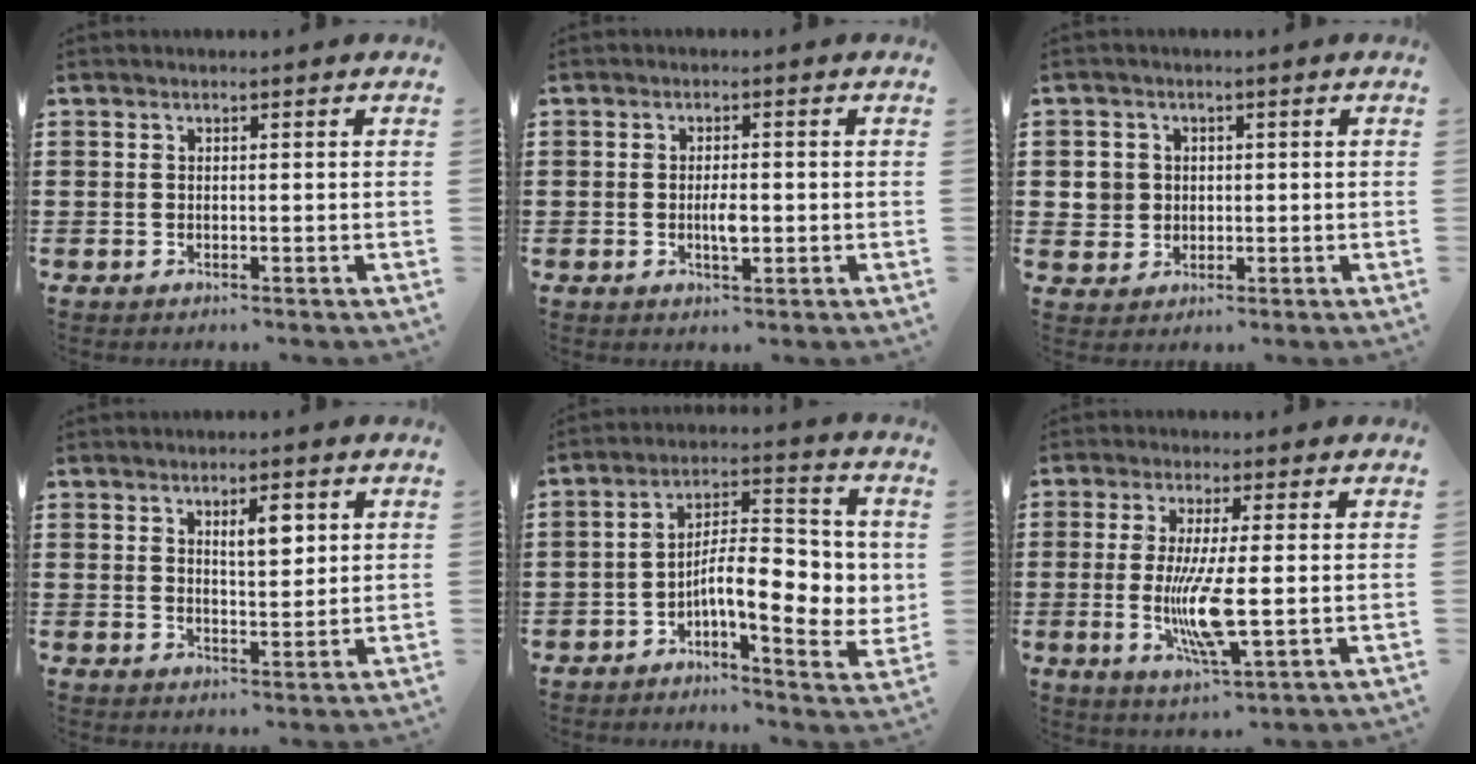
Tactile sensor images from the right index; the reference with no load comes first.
{"total": 2.9, "force": [-0.4, 0.9, 2.8], "torque": [-0.049, 0.000, -0.007]}
{"total": 3.5, "force": [0.4, 3.4, 0.6], "torque": [-0.028, 0.012, 0.005]}
{"total": 4.4, "force": [2.0, 1.6, 3.5], "torque": [-0.059, 0.002, 0.029]}
{"total": 9.3, "force": [-1.2, 3.5, 8.5], "torque": [-0.129, -0.010, -0.027]}
{"total": 8.3, "force": [-0.6, 1.3, 8.2], "torque": [-0.170, -0.020, -0.015]}